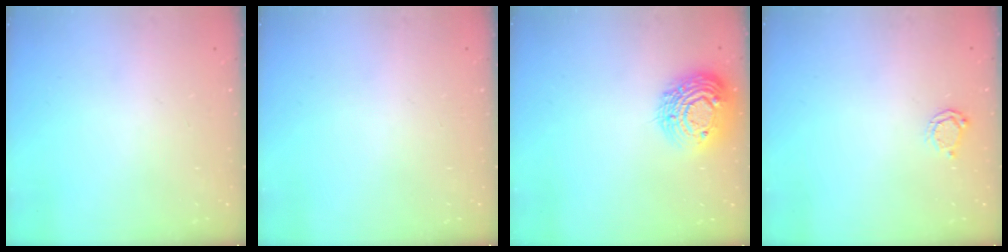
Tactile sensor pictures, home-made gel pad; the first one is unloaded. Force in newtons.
{"total": 0.0}
{"total": 14.1, "press": 14.1, "slide": 0.9}
{"total": 3.8, "press": 3.8, "slide": 0.5}